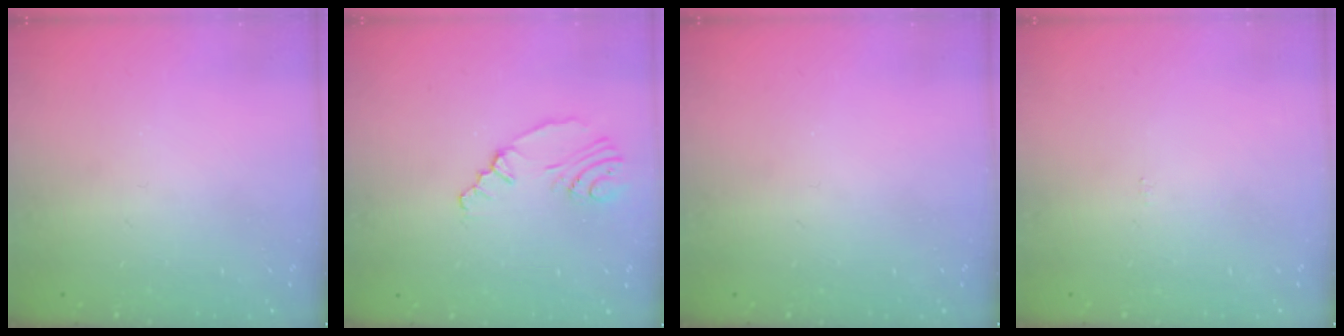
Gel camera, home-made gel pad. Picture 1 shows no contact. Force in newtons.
{"total": 5.6, "press": 2.6, "slide": 4.9}
{"total": 0.0}
{"total": 0.0}